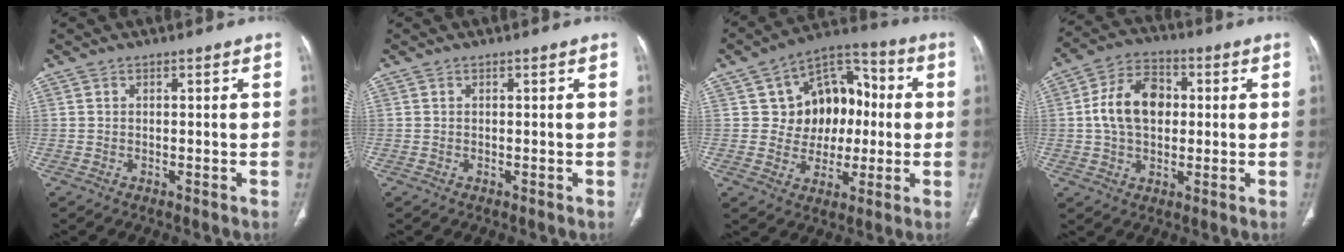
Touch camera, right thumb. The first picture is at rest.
{"total": 0.0}
{"total": 15.0, "force": [1.6, 11.6, 9.4], "torque": [-0.076, 0.027, 0.027]}
{"total": 12.0, "force": [1.0, 8.3, 8.6], "torque": [-0.139, 0.017, 0.013]}